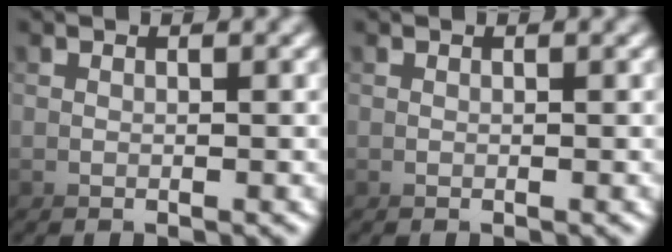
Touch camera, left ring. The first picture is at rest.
{"total": 0.0}